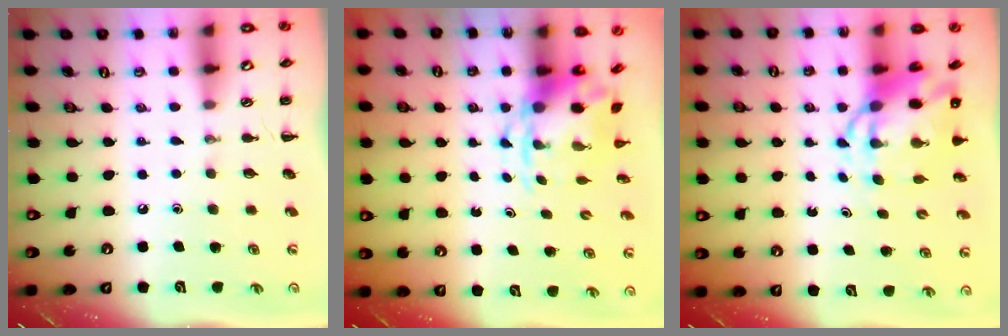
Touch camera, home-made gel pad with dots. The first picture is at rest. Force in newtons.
{"total": 3.8, "press": 3.7, "slide": 0.9}
{"total": 6.9, "press": 6.7, "slide": 1.8}